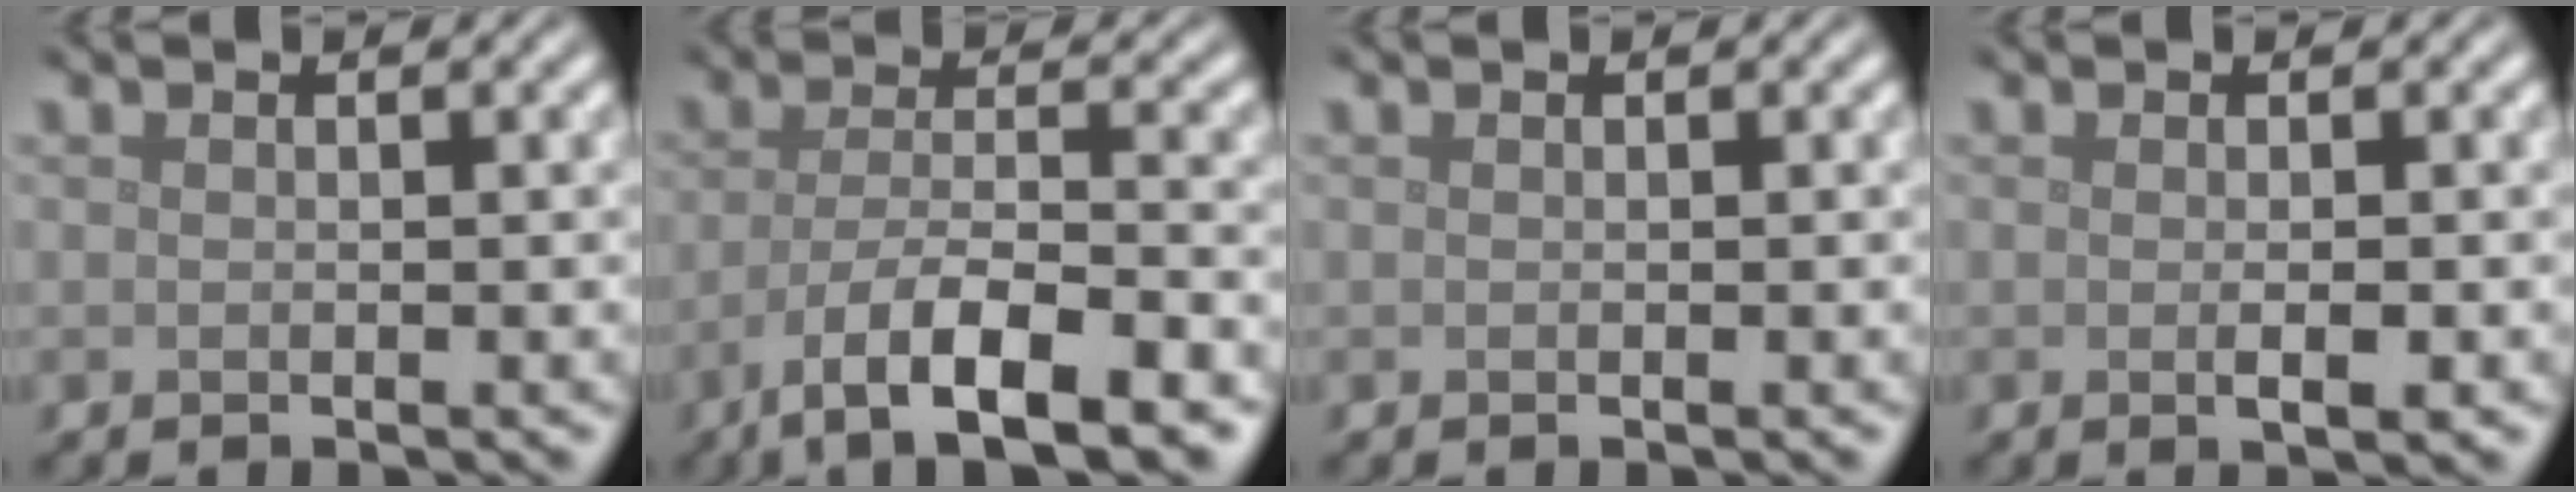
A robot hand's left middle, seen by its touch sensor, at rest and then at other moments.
{"total": 8.5, "force": [-5.2, 2.2, 6.4], "torque": [-0.110, -0.009, -0.091]}
{"total": 0.0}
{"total": 1.4, "force": [-0.2, 0.3, 1.4], "torque": [-0.021, -0.003, -0.003]}